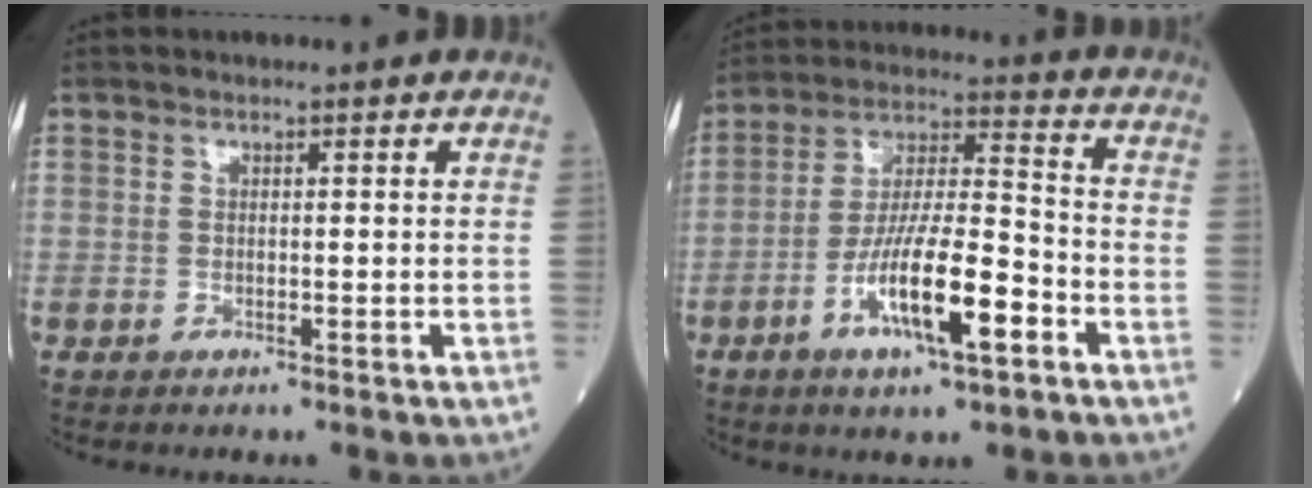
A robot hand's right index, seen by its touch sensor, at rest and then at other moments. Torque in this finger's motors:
{"motor_torque": [1.70, -0.44, 1.05, 0.21]}